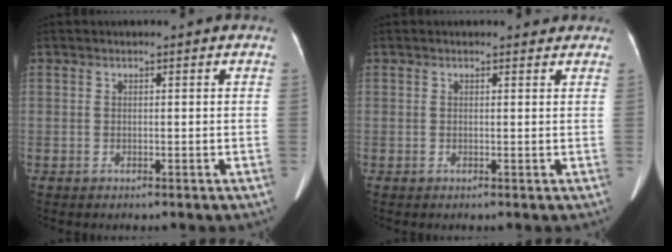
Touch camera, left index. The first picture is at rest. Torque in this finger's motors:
{"motor_torque": [-0.03, -0.21, -0.23, -0.07]}